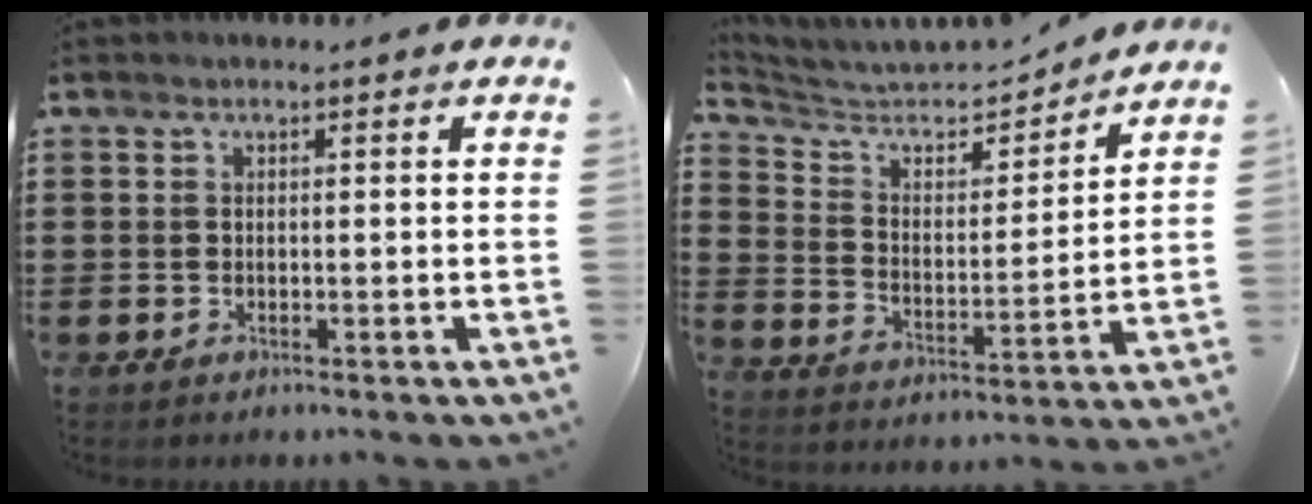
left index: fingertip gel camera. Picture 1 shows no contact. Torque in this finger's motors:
{"motor_torque": [-0.42, 0.18, -0.67, 0.08]}